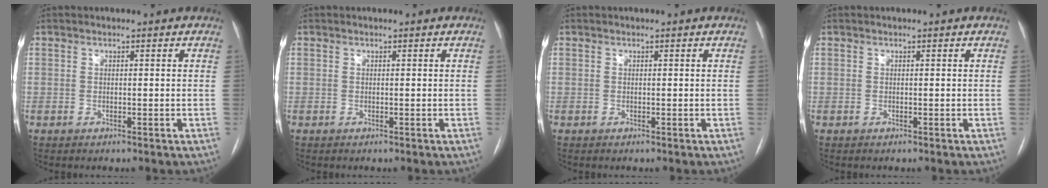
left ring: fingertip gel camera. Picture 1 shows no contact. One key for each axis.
{"total": 0.0}
{"total": 0.0}
{"total": 0.0}